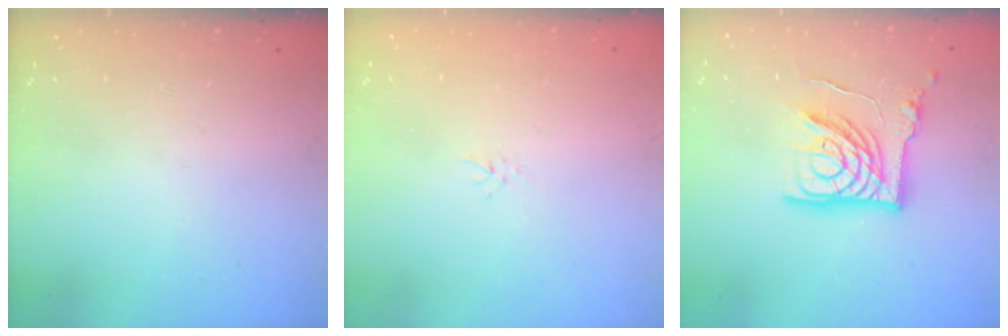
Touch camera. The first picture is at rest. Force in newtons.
{"total": 2.0, "press": 2.0, "slide": 0.3}
{"total": 15.2, "press": 15.1, "slide": 1.4}